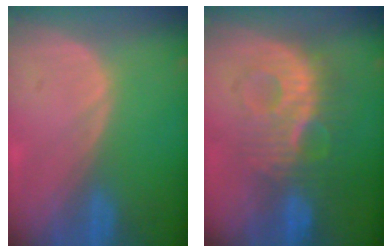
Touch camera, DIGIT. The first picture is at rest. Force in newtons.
{"total": 9.3, "press": 9.0, "slide": 2.2}